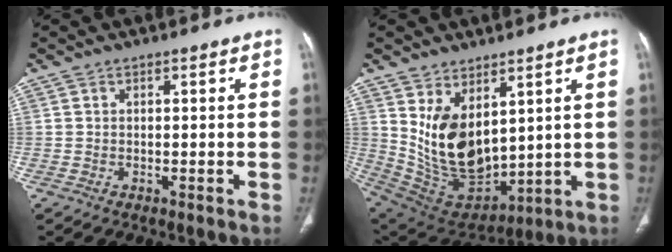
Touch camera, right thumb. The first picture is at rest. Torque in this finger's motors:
{"motor_torque": [-1.11, 1.80, 1.42, 0.10, 0.14]}